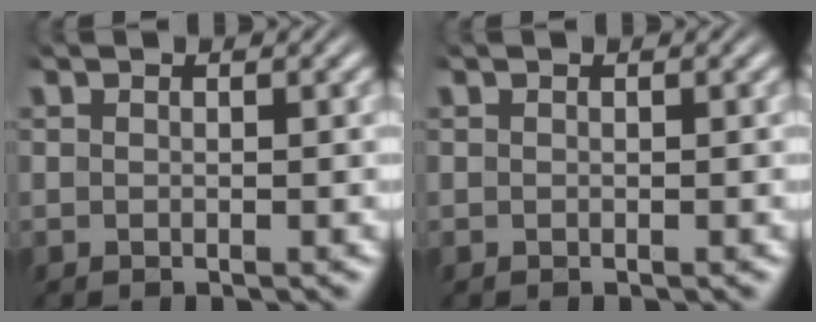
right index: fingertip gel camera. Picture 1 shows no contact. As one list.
[{"total": 0.0}]